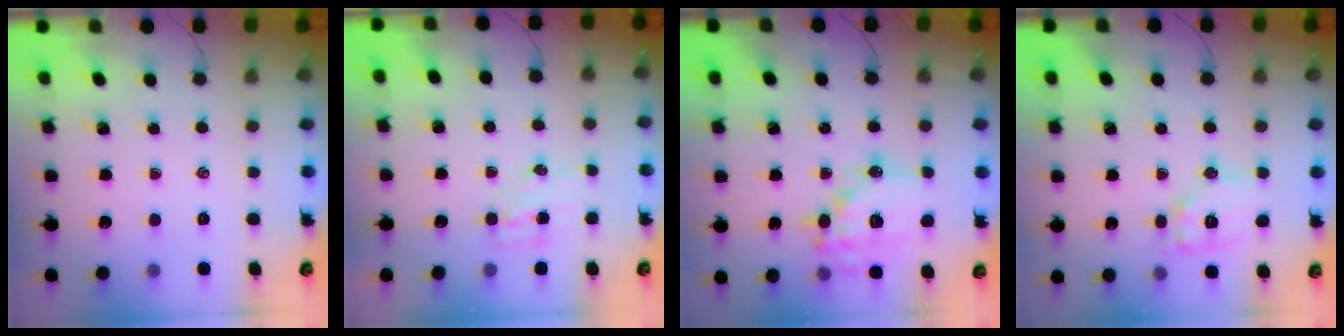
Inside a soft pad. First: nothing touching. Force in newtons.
{"total": 4.3, "press": 4.3, "slide": 0.5}
{"total": 16.0, "press": 15.8, "slide": 2.4}
{"total": 10.4, "press": 10.4, "slide": 0.5}